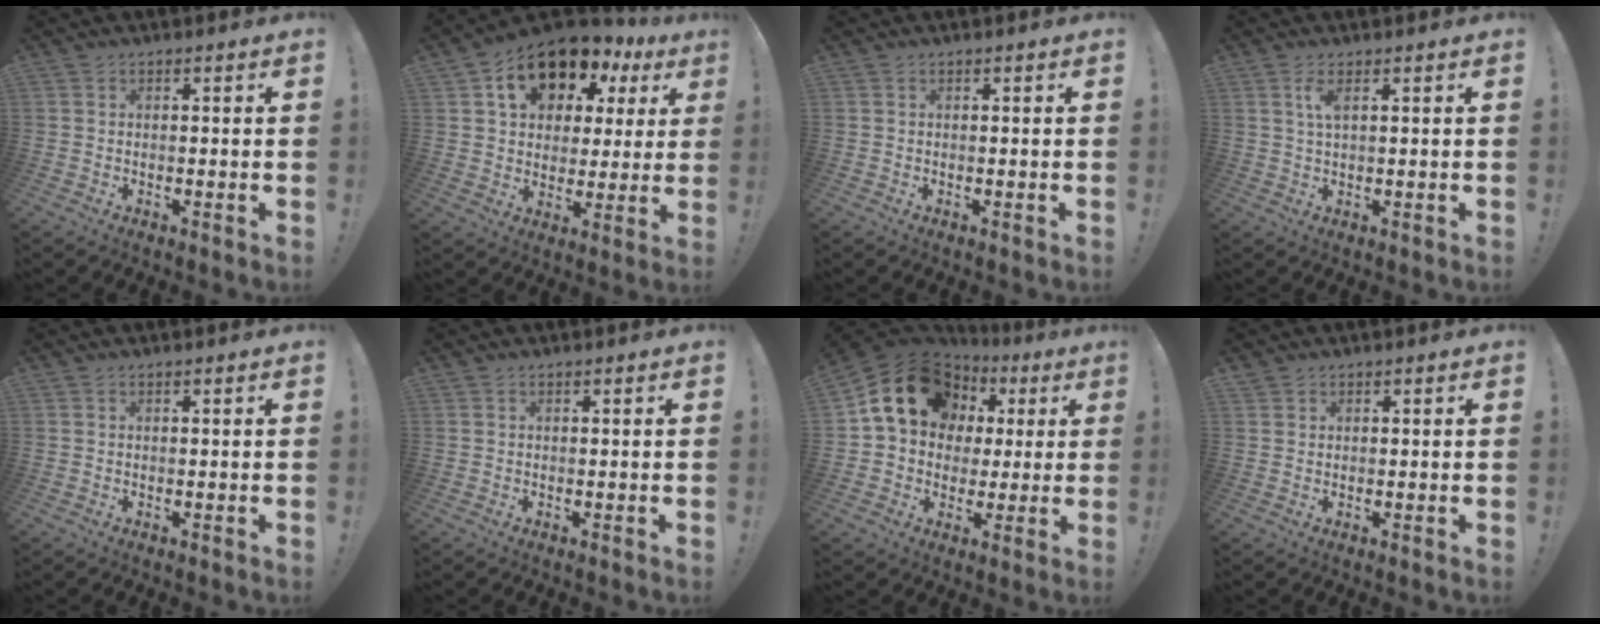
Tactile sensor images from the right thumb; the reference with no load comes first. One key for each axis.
{"total": 15.7, "fx": 8.4, "fy": 10.2, "fz": 8.6, "tx": -0.127, "ty": -0.045, "tz": 0.152}
{"total": 0.0}
{"total": 3.2, "fx": 1.4, "fy": 0.7, "fz": 2.7, "tx": -0.050, "ty": -0.001, "tz": 0.022}
{"total": 0.0}
{"total": 0.0}
{"total": 18.2, "fx": 6.4, "fy": 14.2, "fz": 9.4, "tx": -0.138, "ty": -0.019, "tz": 0.133}
{"total": 1.4, "fx": 1.0, "fy": 1.0, "fz": 0.0, "tx": 0.008, "ty": -0.003, "tz": 0.017}